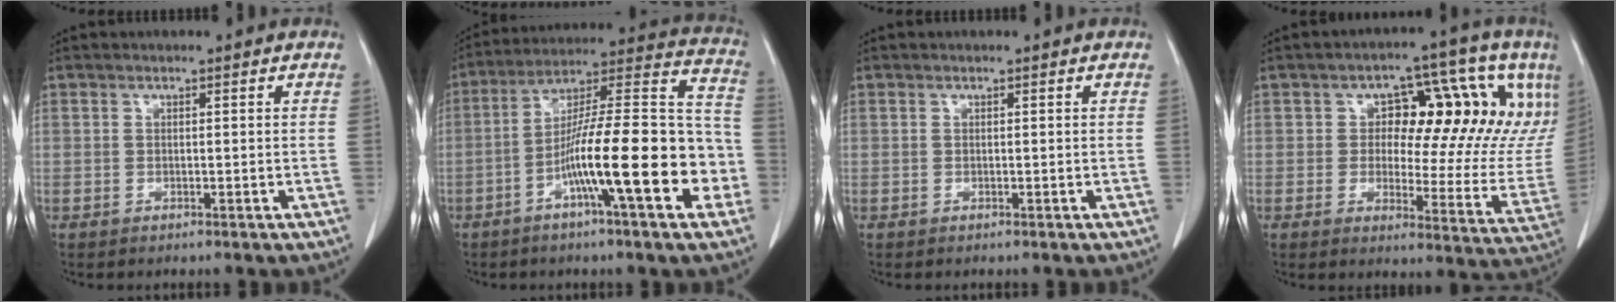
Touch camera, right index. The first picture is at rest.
{"total": 20.1, "force": [-6.6, 2.4, 18.9], "torque": [-0.267, 0.020, -0.106]}
{"total": 0.0}
{"total": 19.3, "force": [6.4, 8.5, 16.2], "torque": [-0.190, 0.029, 0.085]}